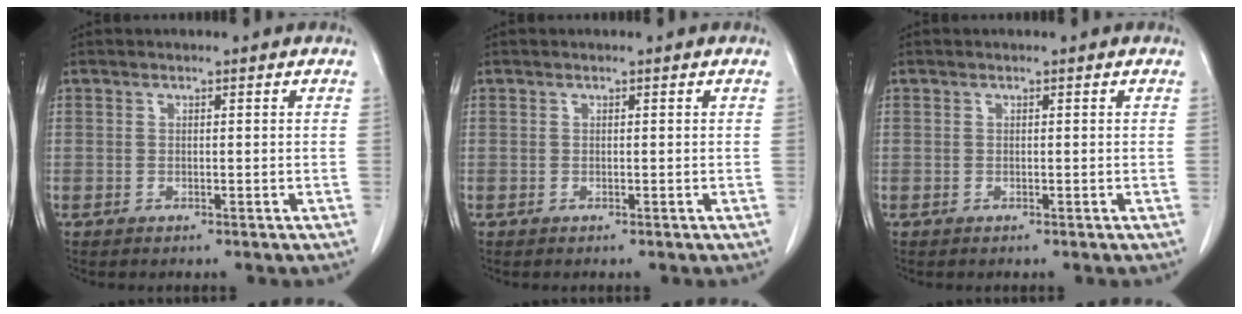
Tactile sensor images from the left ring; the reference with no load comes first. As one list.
[{"total": 0.0}, {"total": 0.0}]